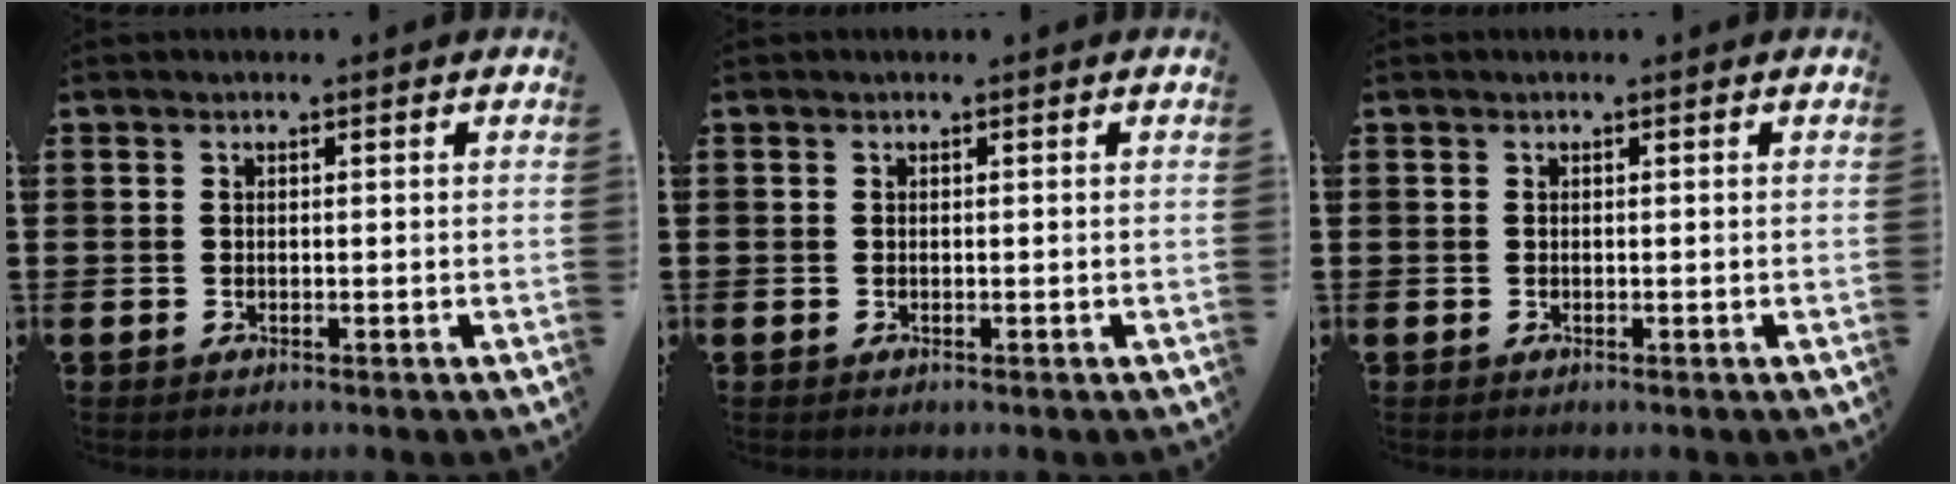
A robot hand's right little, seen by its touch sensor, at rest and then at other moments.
{"total": 0.0}
{"total": 0.0}